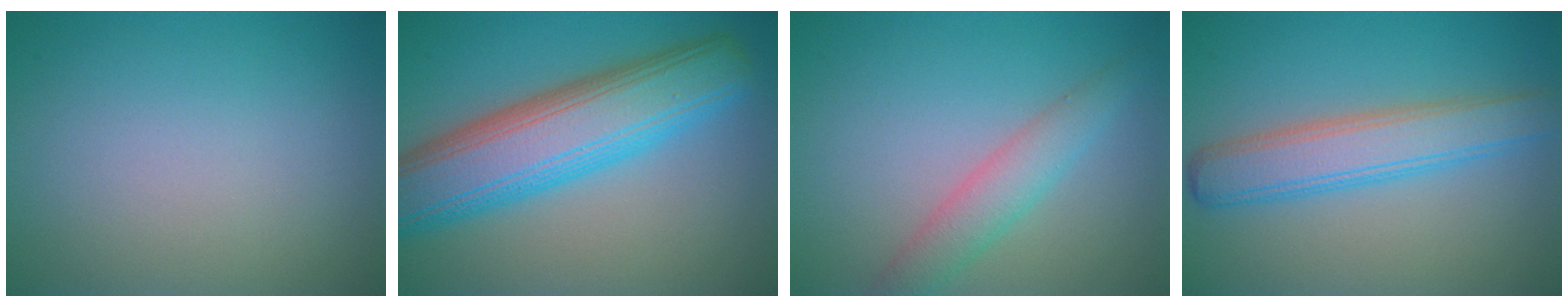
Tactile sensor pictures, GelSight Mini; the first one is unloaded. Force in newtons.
{"total": 10.1, "press": 10.1, "slide": 0.4}
{"total": 3.1, "press": 3.1, "slide": 0.1}
{"total": 5.0, "press": 5.0, "slide": 0.2}